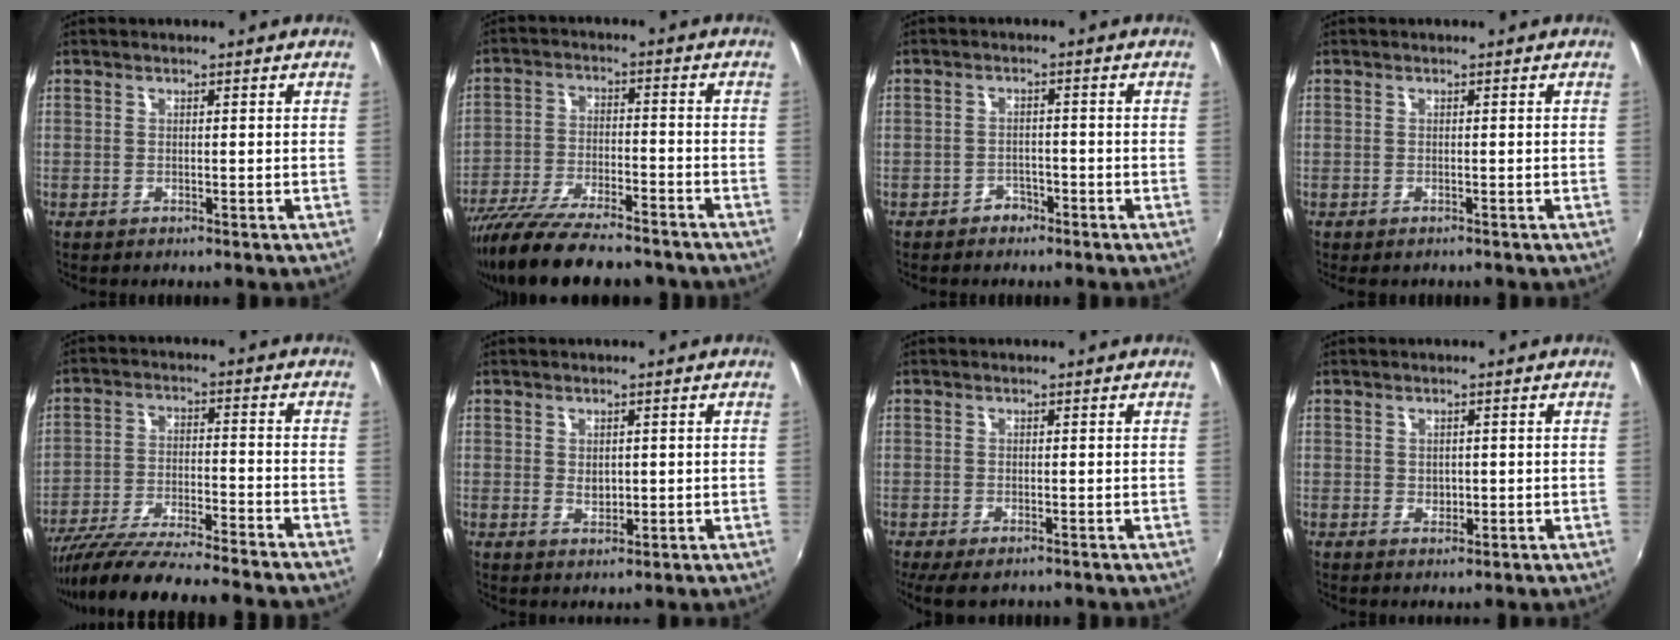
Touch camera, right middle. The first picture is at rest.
{"total": 19.2, "force": [-15.7, 4.6, 9.9], "torque": [-0.199, -0.046, -0.254]}
{"total": 2.8, "force": [-2.0, 1.9, 0.3], "torque": [-0.011, 0.004, -0.031]}
{"total": 0.9, "force": [-0.7, 0.5, 0.3], "torque": [-0.007, -0.004, -0.012]}
{"total": 18.1, "force": [-16.1, -0.2, 8.3], "torque": [-0.163, -0.039, -0.262]}
{"total": 2.4, "force": [0.2, 1.8, 1.5], "torque": [-0.021, -0.001, 0.004]}
{"total": 5.3, "force": [-3.6, 2.0, 3.3], "torque": [-0.070, -0.027, -0.056]}
{"total": 1.8, "force": [0.0, 1.5, 0.8], "torque": [-0.010, -0.001, 0.000]}